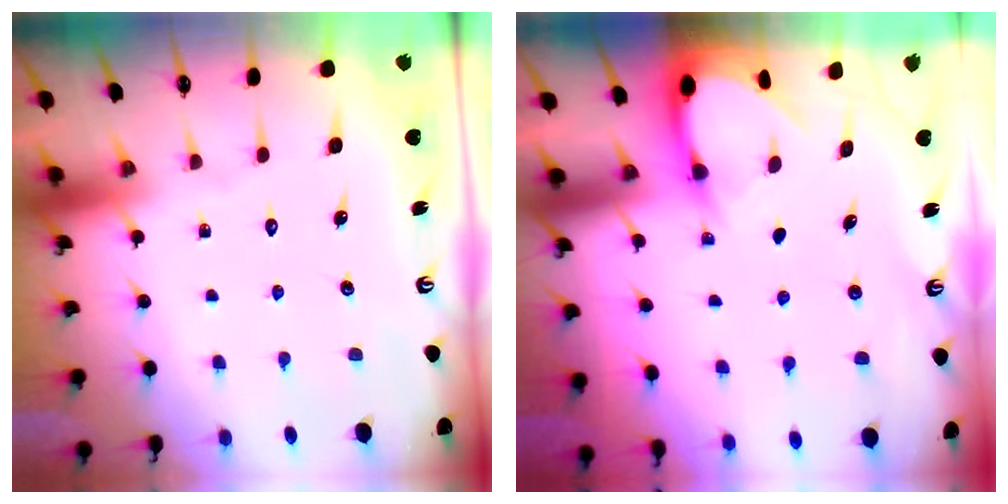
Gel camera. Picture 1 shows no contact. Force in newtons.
{"total": 3.1, "press": 3.1, "slide": 0.3}